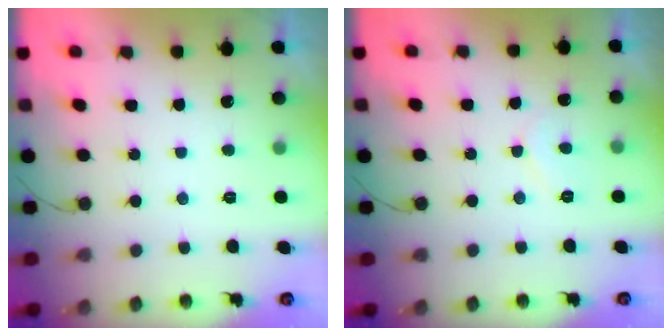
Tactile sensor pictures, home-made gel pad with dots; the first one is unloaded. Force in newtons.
{"total": 4.8, "press": 4.8, "slide": 0.5}